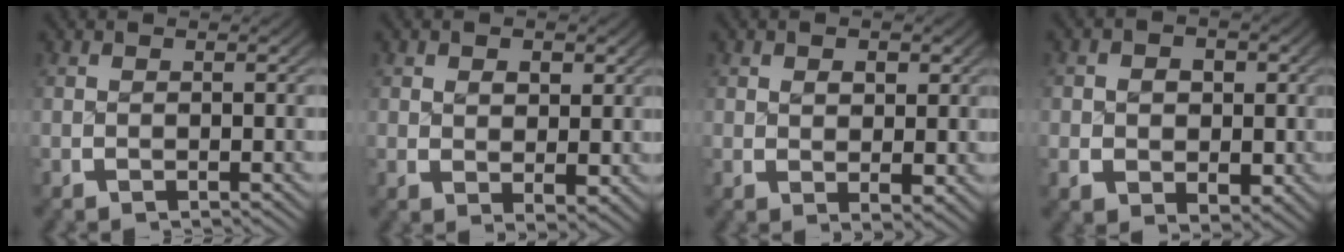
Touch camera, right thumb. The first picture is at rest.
{"total": 2.7, "force": [0.9, 1.8, 1.8], "torque": [-0.025, -0.014, 0.025]}
{"total": 2.4, "force": [0.8, 1.5, 1.7], "torque": [-0.022, -0.010, 0.022]}
{"total": 5.0, "force": [0.0, 4.0, 3.0], "torque": [-0.049, -0.017, 0.008]}